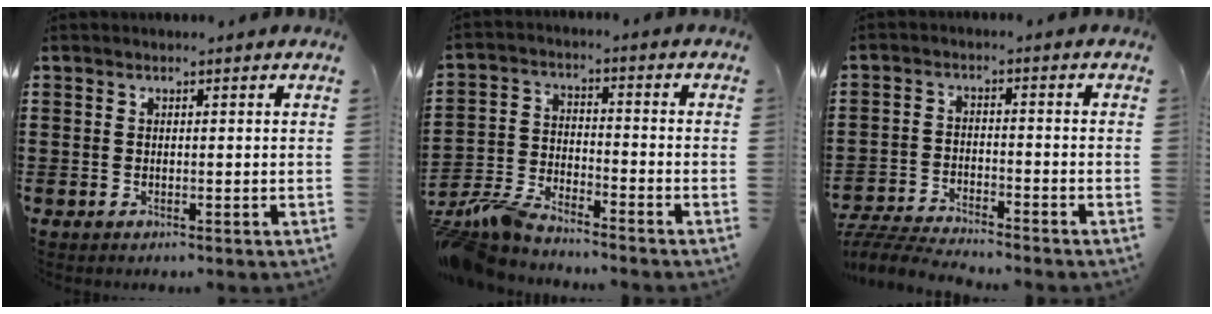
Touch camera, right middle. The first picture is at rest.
{"total": 7.1, "force": [-6.8, 1.0, 1.6], "torque": [-0.055, 0.002, -0.140]}
{"total": 5.3, "force": [-5.2, 0.4, 0.8], "torque": [-0.025, 0.003, -0.108]}